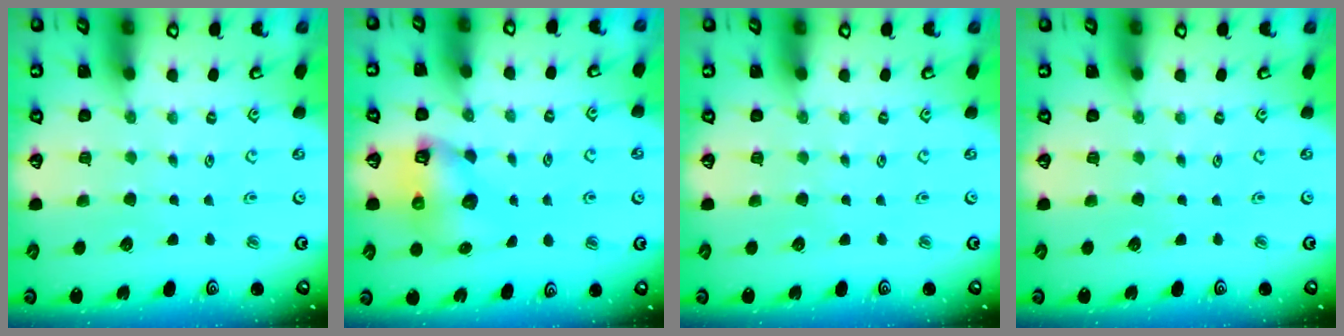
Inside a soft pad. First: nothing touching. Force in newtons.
{"total": 7.5, "press": 7.5, "slide": 0.9}
{"total": 0.0}
{"total": 0.0}